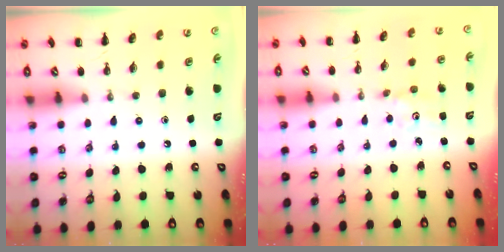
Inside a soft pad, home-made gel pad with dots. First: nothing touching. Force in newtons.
{"total": 1.6, "press": 1.6, "slide": 0.4}